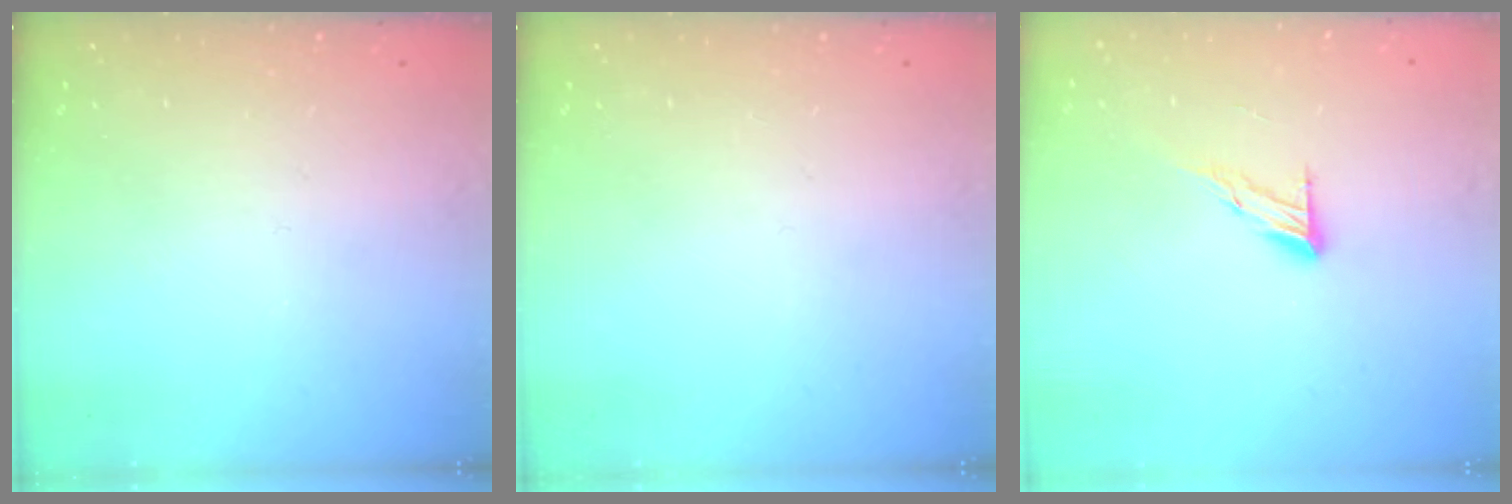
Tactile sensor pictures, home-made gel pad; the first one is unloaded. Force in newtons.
{"total": 0.0}
{"total": 7.3, "press": 7.3, "slide": 0.4}